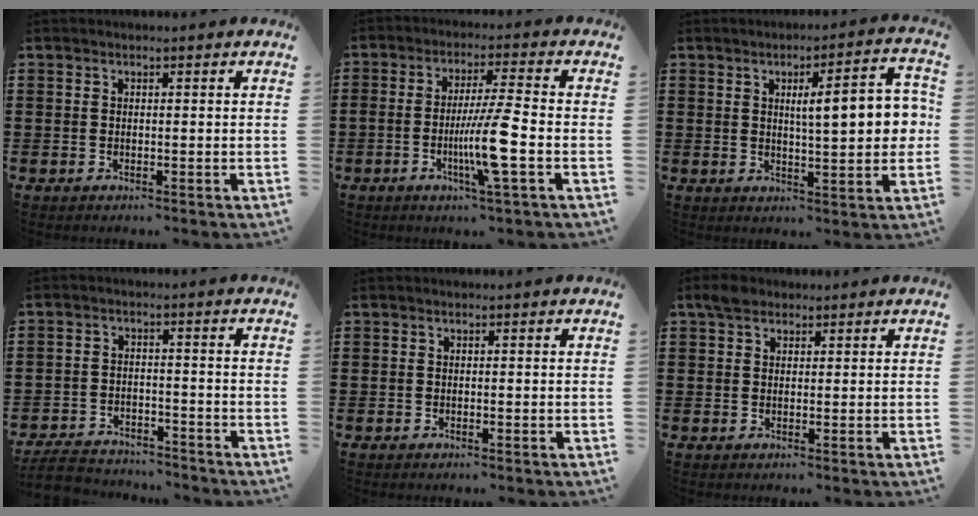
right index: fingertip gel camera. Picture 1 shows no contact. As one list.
[{"total": 9.1, "force": [-2.7, 0.0, 8.6], "torque": [-0.165, -0.017, -0.055]}, {"total": 8.8, "force": [1.5, 2.1, 8.5], "torque": [-0.126, -0.003, 0.013]}, {"total": 5.1, "force": [-4.9, 1.0, 0.7], "torque": [-0.024, 0.007, -0.102]}, {"total": 0.0}, {"total": 2.4, "force": [1.7, 1.4, 1.0], "torque": [-0.018, 0.005, 0.030]}]